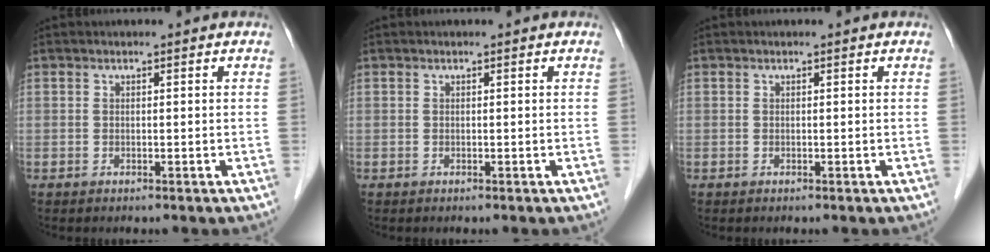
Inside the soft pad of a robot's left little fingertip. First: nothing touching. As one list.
[{"total": 0.0}, {"total": 0.0}]